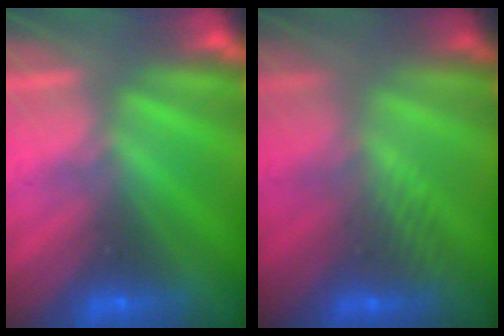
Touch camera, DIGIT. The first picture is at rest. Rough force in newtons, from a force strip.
{"total": 2.6}